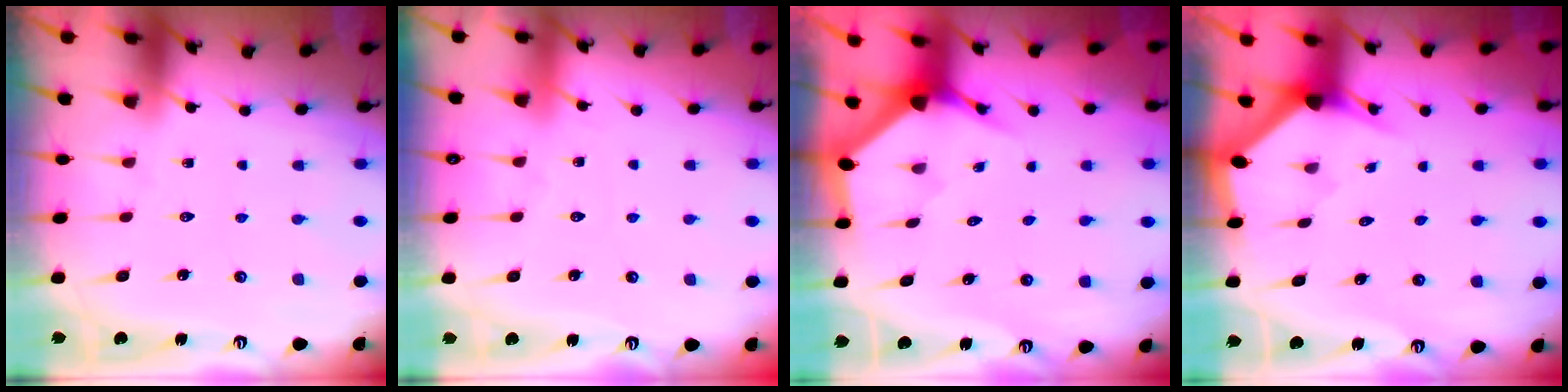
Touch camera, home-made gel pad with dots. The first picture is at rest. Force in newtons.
{"total": 3.7, "press": 3.7, "slide": 0.5}
{"total": 3.4, "press": 3.4, "slide": 0.1}
{"total": 2.2, "press": 2.2, "slide": 0.1}